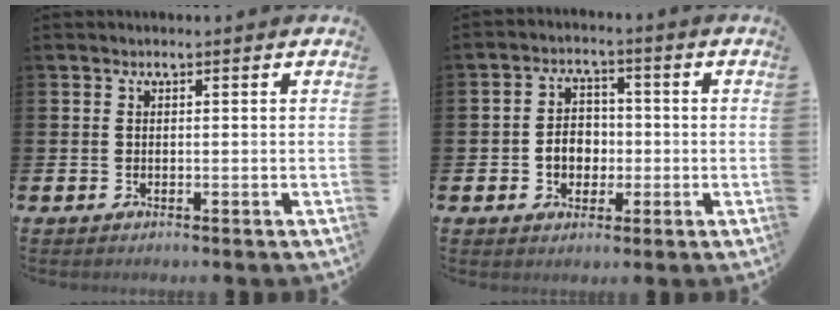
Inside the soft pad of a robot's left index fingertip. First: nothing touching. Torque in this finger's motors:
{"motor_torque": [0.40, 0.33, 0.10, 0.04]}